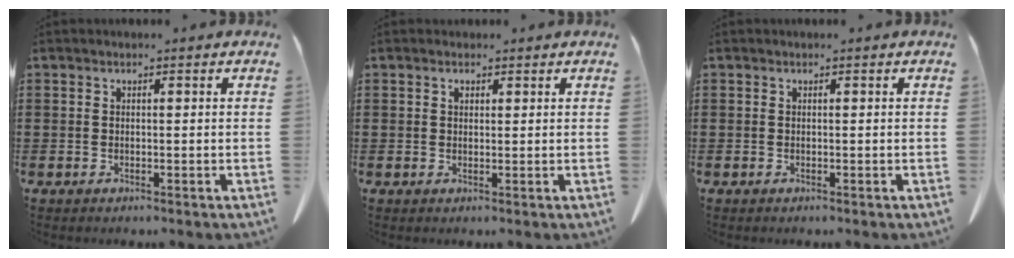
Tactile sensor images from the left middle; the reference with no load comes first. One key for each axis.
{"total": 1.1, "fx": 0.7, "fy": 0.6, "fz": 0.5, "tx": -0.005, "ty": -0.001, "tz": 0.012}
{"total": 0.0}